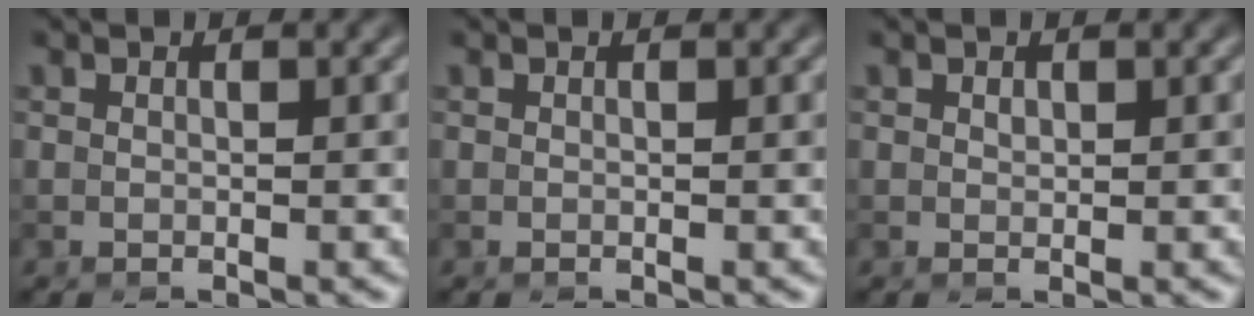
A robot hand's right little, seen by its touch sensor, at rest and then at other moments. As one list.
[{"total": 0.0}, {"total": 0.5, "force": [0.3, 0.4, 0.2], "torque": [-0.004, -0.001, 0.006]}]